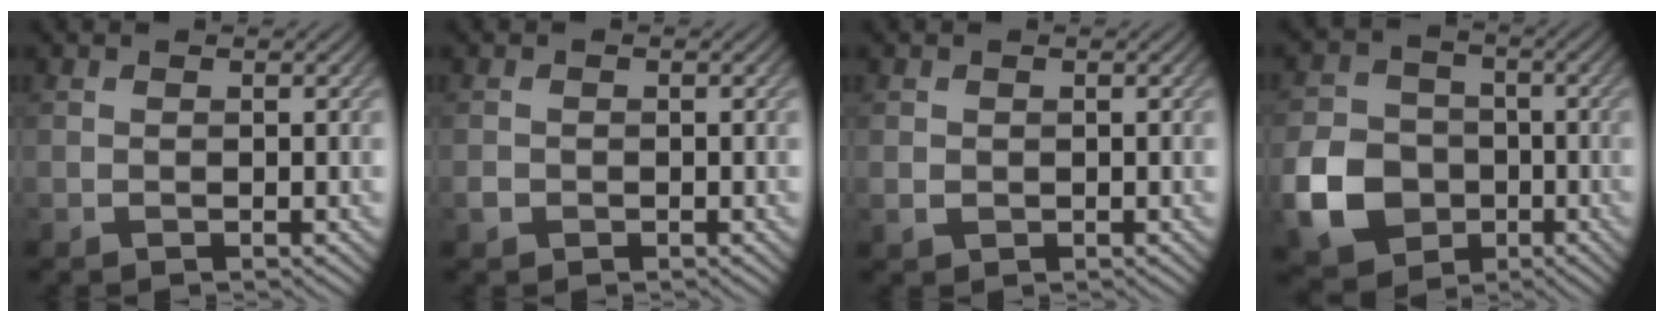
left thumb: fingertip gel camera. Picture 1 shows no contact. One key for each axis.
{"total": 0.8, "fx": -0.4, "fy": 0.6, "fz": 0.2, "tx": -0.006, "ty": -0.003, "tz": -0.009}
{"total": 0.9, "fx": 0.1, "fy": 0.9, "fz": 0.3, "tx": -0.010, "ty": -0.005, "tz": 0.004}
{"total": 9.4, "fx": -3.2, "fy": 7.6, "fz": 4.6, "tx": -0.118, "ty": -0.017, "tz": -0.073}